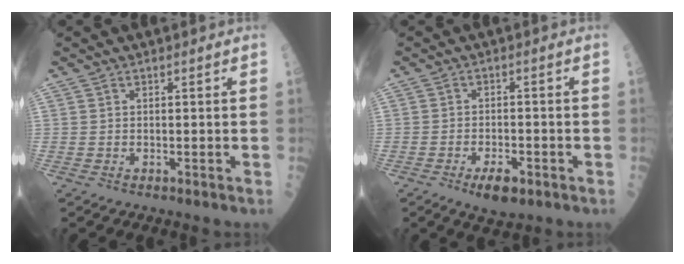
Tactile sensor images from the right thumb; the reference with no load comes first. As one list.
[{"total": 5.1, "force": [-2.6, 2.2, 3.8], "torque": [-0.053, 0.006, -0.037]}]